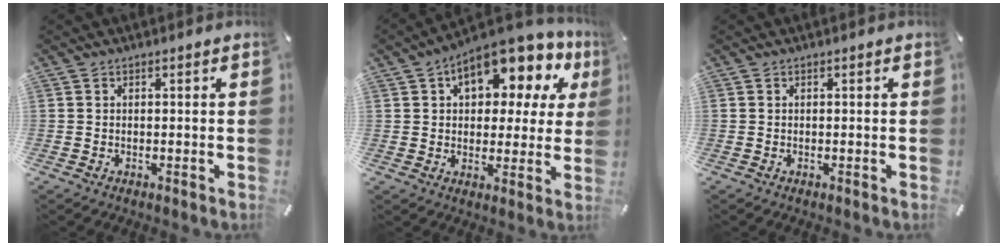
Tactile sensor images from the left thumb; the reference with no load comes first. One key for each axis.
{"total": 14.4, "fx": 7.5, "fy": 8.0, "fz": 9.4, "tx": -0.134, "ty": -0.045, "tz": 0.127}
{"total": 0.0}